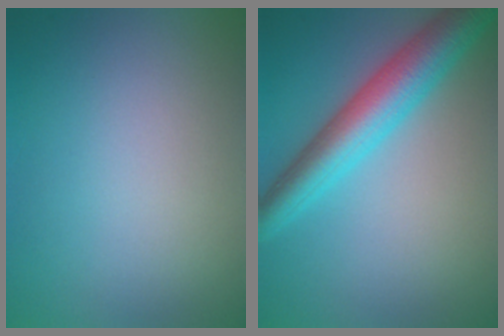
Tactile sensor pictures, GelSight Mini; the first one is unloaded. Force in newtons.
{"total": 6.0, "press": 6.0, "slide": 0.2}